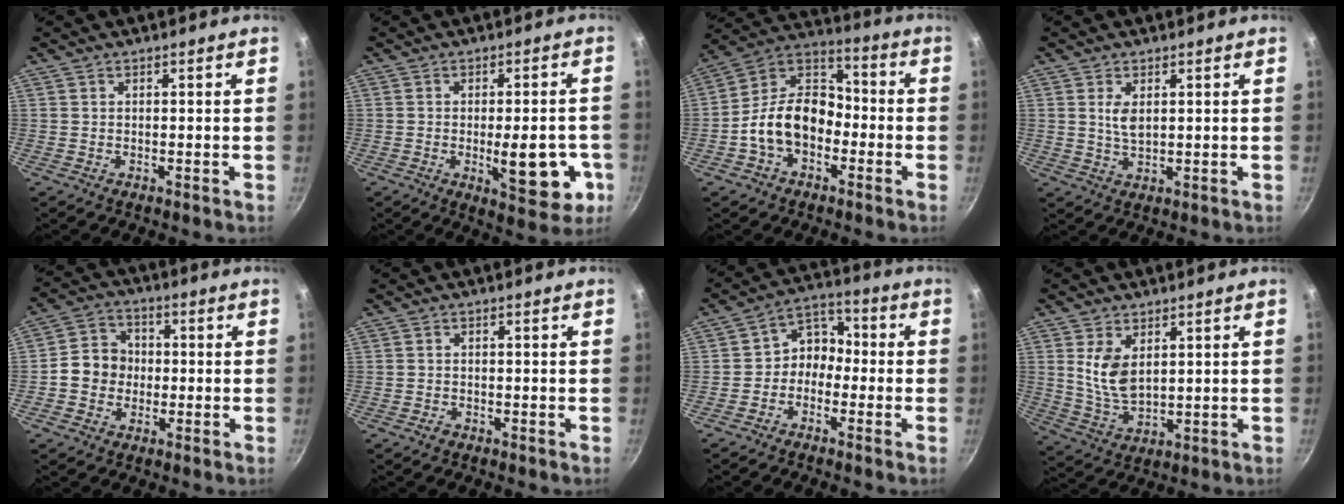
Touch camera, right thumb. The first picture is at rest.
{"total": 12.2, "force": [-3.1, 4.9, 10.7], "torque": [-0.112, 0.005, -0.032]}
{"total": 14.1, "force": [-4.0, 9.8, 9.3], "torque": [-0.125, 0.054, -0.093]}
{"total": 3.5, "force": [1.0, 1.8, 2.8], "torque": [-0.051, -0.011, 0.020]}
{"total": 7.9, "force": [-0.9, 7.0, 3.6], "torque": [-0.030, 0.021, -0.031]}
{"total": 1.1, "force": [-0.7, 0.6, 0.4], "torque": [-0.011, 0.006, -0.013]}
{"total": 7.3, "force": [-1.7, 6.1, 3.6], "torque": [-0.019, 0.039, -0.048]}
{"total": 7.9, "force": [2.4, 4.4, 6.0], "torque": [-0.111, -0.027, 0.057]}